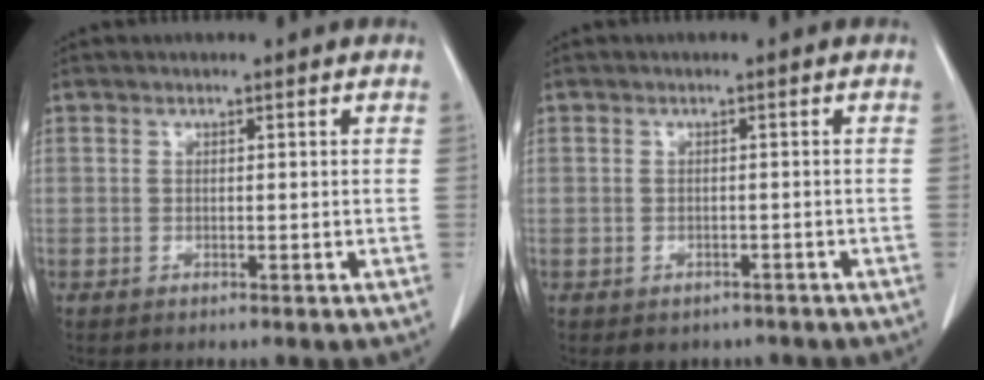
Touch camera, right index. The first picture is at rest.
{"total": 3.3, "force": [-2.4, 2.2, 0.4], "torque": [-0.001, 0.006, -0.030]}